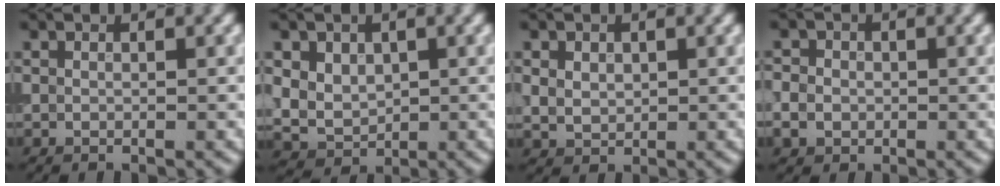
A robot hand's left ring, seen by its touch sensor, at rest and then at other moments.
{"total": 5.3, "force": [1.6, 4.2, 2.8], "torque": [-0.060, 0.012, 0.027]}
{"total": 2.0, "force": [0.6, 1.6, 1.0], "torque": [-0.017, -0.002, 0.014]}
{"total": 2.8, "force": [-0.4, 2.5, 1.2], "torque": [-0.009, 0.002, -0.015]}